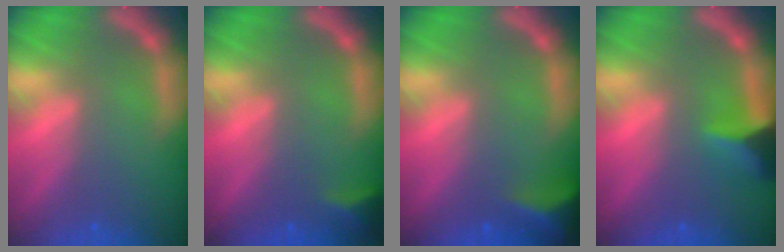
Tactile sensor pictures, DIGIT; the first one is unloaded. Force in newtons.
{"total": 2.4}
{"total": 5.4}
{"total": 4.4}